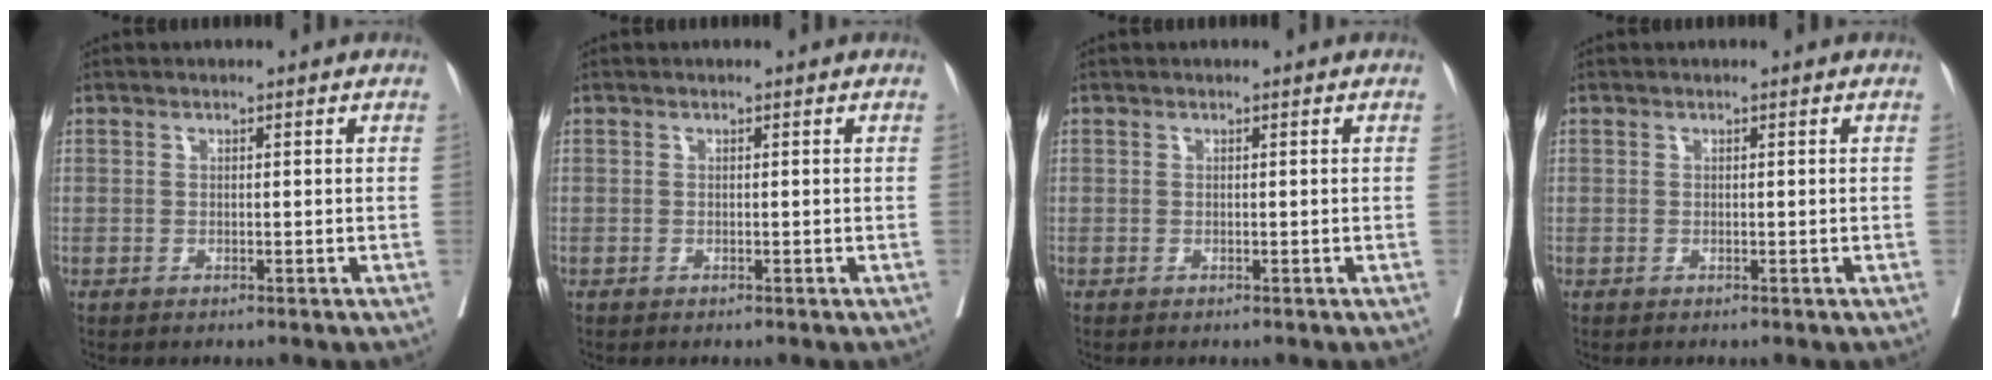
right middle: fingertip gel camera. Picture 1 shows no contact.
{"total": 0.0}
{"total": 0.0}
{"total": 0.0}